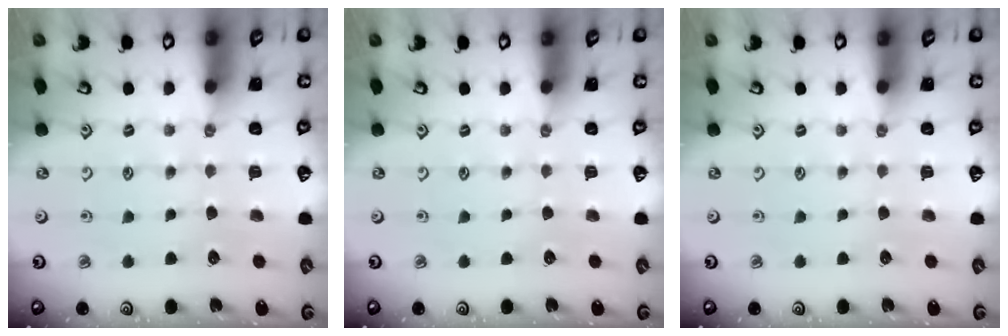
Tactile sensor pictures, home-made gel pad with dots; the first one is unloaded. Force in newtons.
{"total": 0.0}
{"total": 0.0}